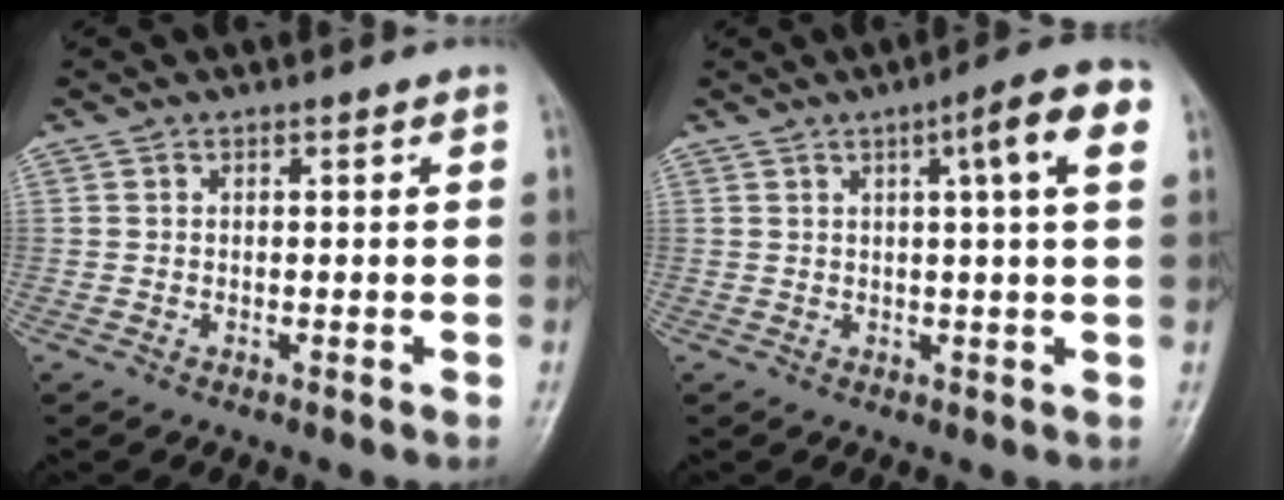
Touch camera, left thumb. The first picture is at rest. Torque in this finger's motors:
{"motor_torque": [1.07, 0.99, 1.05, -0.33, 0.01]}